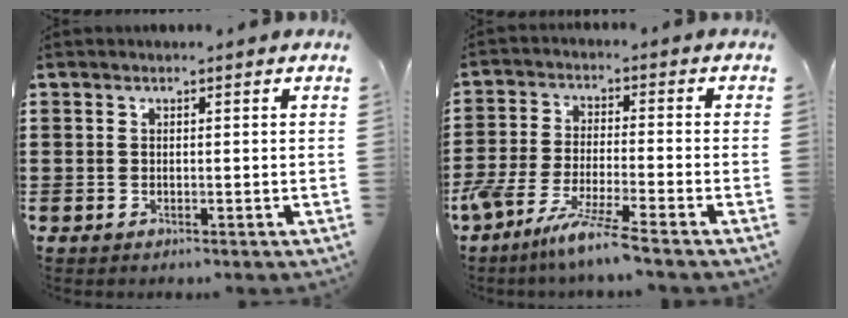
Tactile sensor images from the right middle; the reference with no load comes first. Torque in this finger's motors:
{"motor_torque": [1.96, -0.20, 0.76, 0.21]}